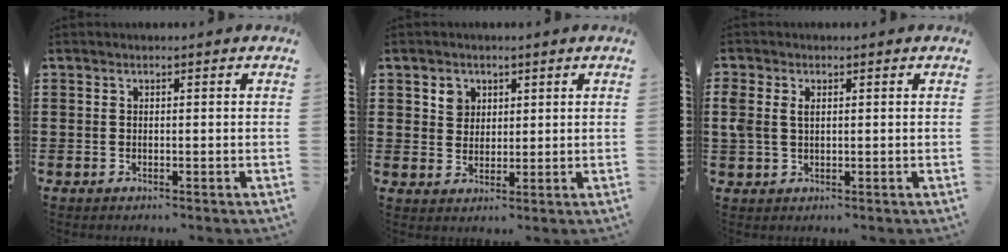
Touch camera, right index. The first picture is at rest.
{"total": 3.1, "force": [1.6, 2.5, 0.5], "torque": [-0.013, 0.006, 0.028]}
{"total": 2.4, "force": [0.6, 1.5, 1.7], "torque": [-0.038, 0.008, 0.010]}